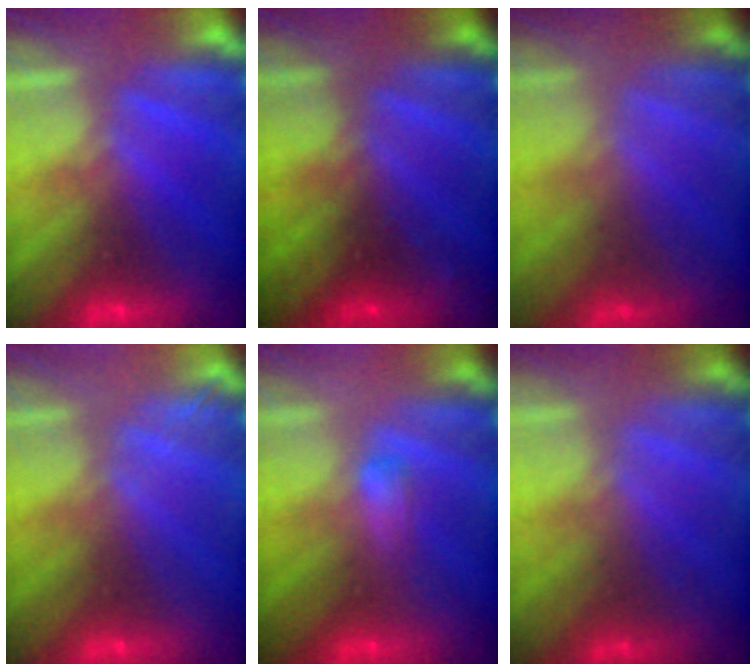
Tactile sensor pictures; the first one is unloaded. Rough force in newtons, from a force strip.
{"total": 9.6}
{"total": 1.7}
{"total": 2.1}
{"total": 2.1}
{"total": 1.7}